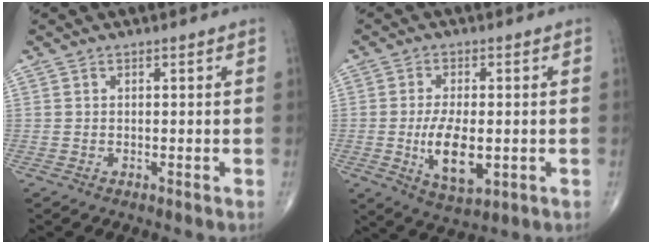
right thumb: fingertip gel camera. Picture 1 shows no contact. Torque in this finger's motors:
{"motor_torque": [2.02, 2.61, 0.90, 0.47, 0.19]}